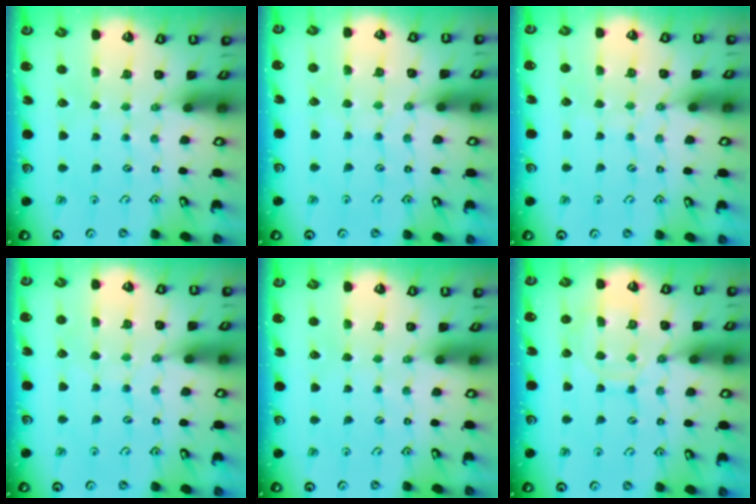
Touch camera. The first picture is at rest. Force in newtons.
{"total": 4.7, "press": 4.7, "slide": 0.6}
{"total": 4.6, "press": 4.6, "slide": 0.4}
{"total": 4.7, "press": 4.7, "slide": 0.6}
{"total": 0.0}
{"total": 11.1, "press": 11.0, "slide": 0.7}